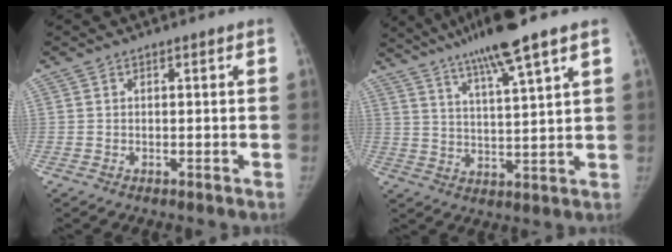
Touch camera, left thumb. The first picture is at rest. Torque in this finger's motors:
{"motor_torque": [0.99, -0.46, 1.36, -1.41, 0.07]}